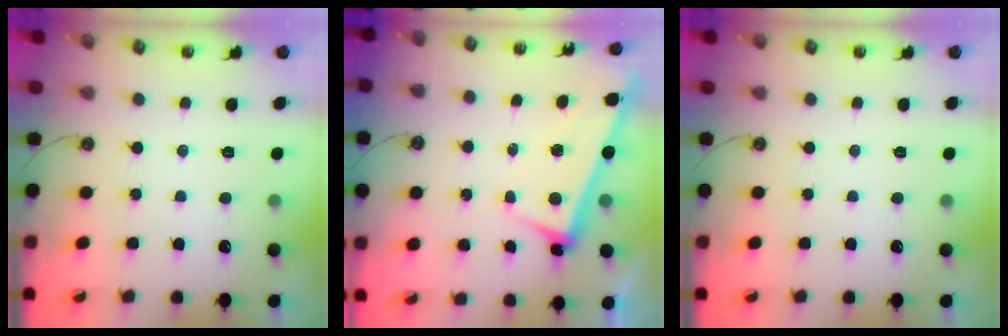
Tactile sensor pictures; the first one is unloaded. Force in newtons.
{"total": 3.3, "press": 3.1, "slide": 1.1}
{"total": 0.0}